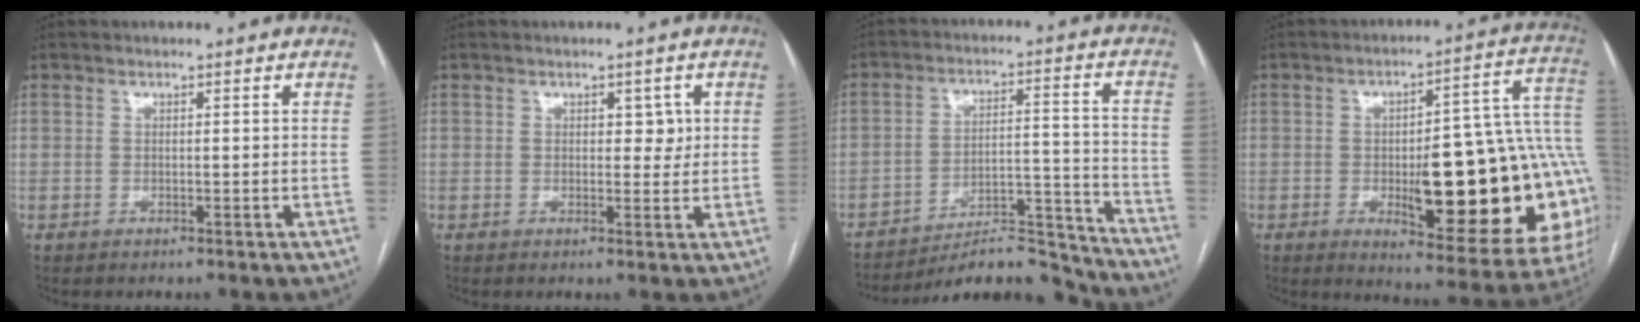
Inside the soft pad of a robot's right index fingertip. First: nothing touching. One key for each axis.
{"total": 2.5, "fx": 0.7, "fy": 1.5, "fz": 1.9, "tx": -0.017, "ty": 0.002, "tz": 0.007}
{"total": 14.7, "fx": -14.4, "fy": 1.5, "fz": 2.7, "tx": -0.027, "ty": 0.037, "tz": -0.219}
{"total": 26.1, "fx": -3.6, "fy": 6.7, "fz": 25.0, "tx": -0.233, "ty": 0.023, "tz": -0.033}